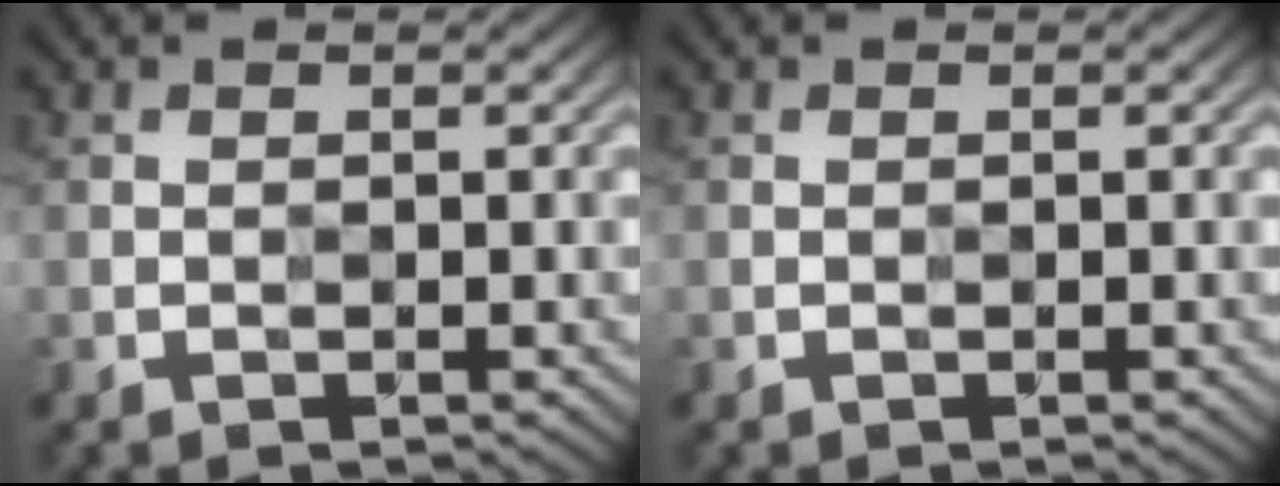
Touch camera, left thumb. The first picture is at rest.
{"total": 0.0}